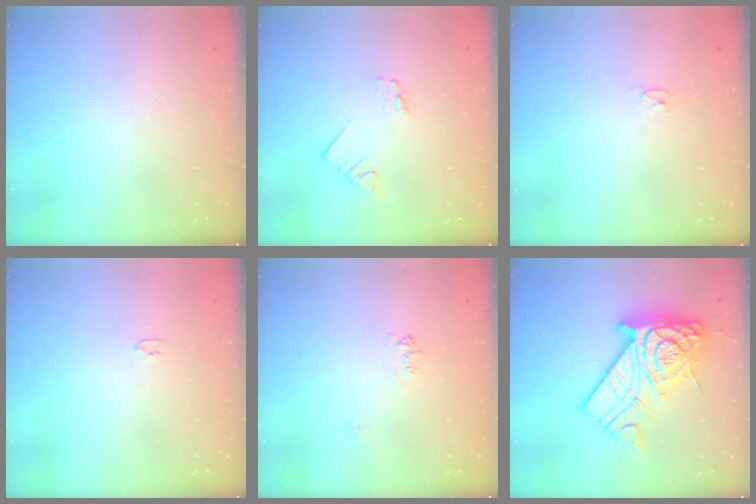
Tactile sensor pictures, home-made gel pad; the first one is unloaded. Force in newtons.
{"total": 1.2, "press": 1.2, "slide": 0.0}
{"total": 2.6, "press": 2.6, "slide": 0.3}
{"total": 2.0, "press": 2.0, "slide": 0.3}
{"total": 5.5, "press": 5.5, "slide": 0.7}
{"total": 18.8, "press": 18.7, "slide": 1.5}